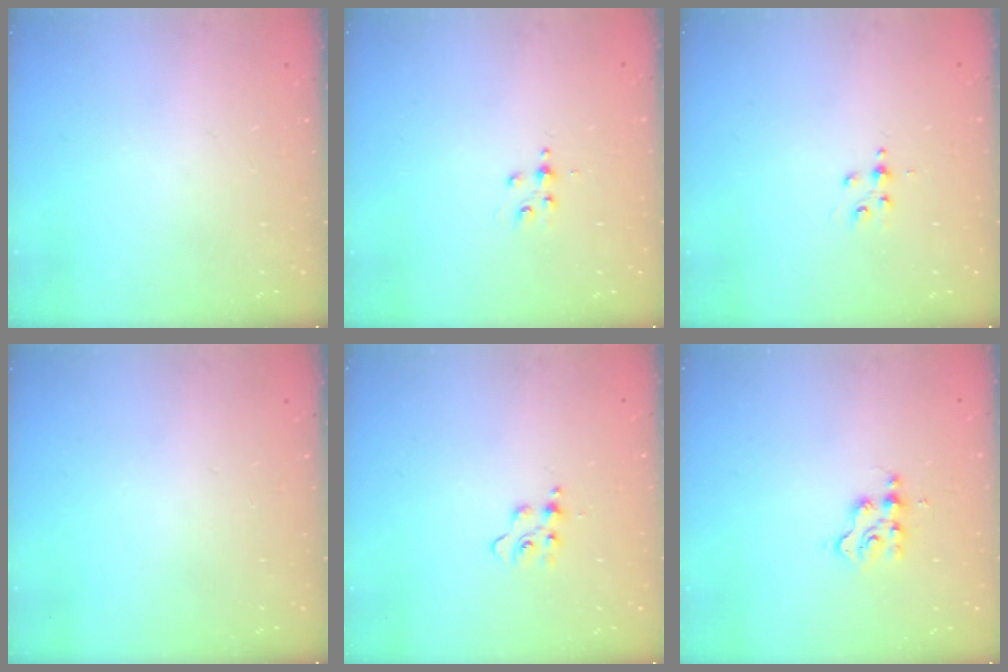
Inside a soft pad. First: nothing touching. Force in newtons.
{"total": 5.2, "press": 4.7, "slide": 2.2}
{"total": 5.2, "press": 4.7, "slide": 2.2}
{"total": 0.0}
{"total": 5.6, "press": 5.6, "slide": 0.5}
{"total": 2.7, "press": 2.7, "slide": 0.4}